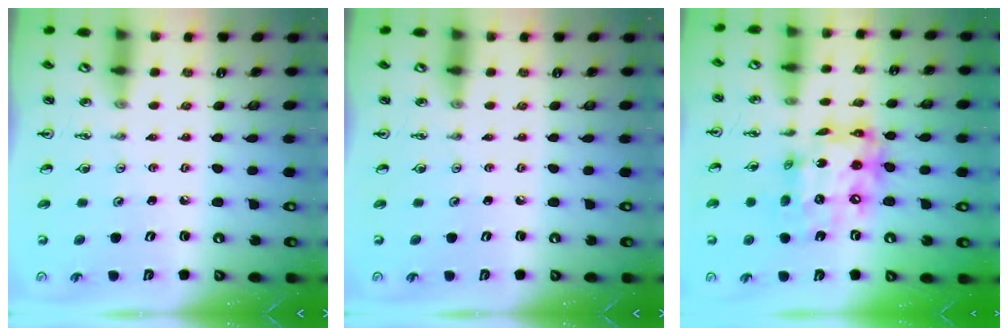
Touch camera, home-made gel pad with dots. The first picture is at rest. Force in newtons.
{"total": 0.0}
{"total": 16.6, "press": 16.6, "slide": 1.6}